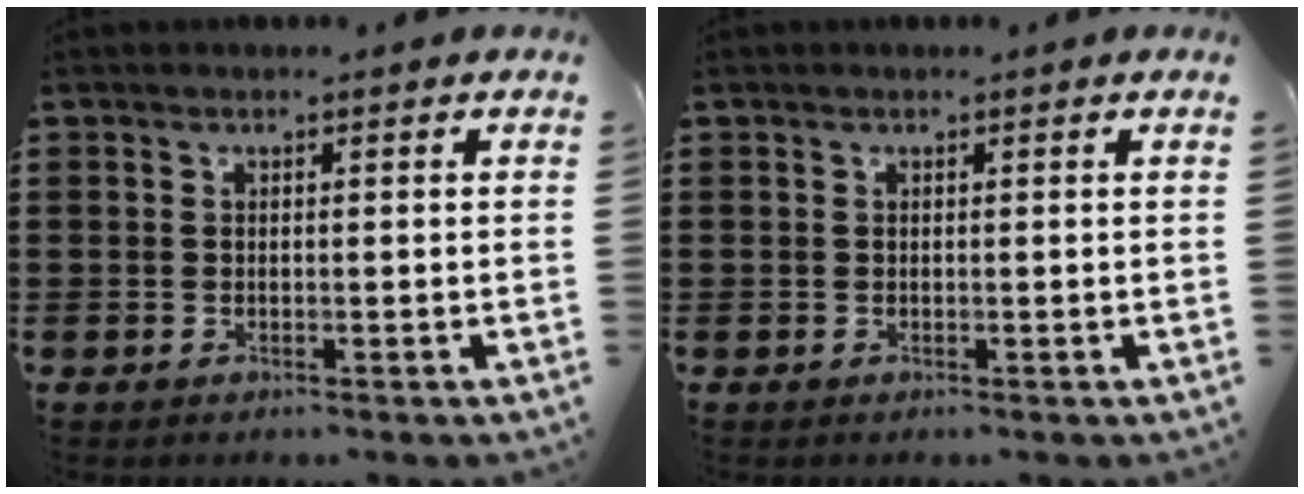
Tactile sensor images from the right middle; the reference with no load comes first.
{"total": 0.0}